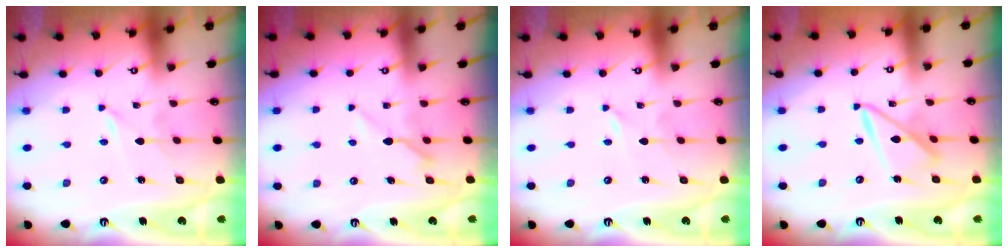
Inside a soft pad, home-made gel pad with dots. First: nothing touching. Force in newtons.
{"total": 5.3, "press": 5.2, "slide": 0.9}
{"total": 0.0}
{"total": 11.5, "press": 11.4, "slide": 1.0}